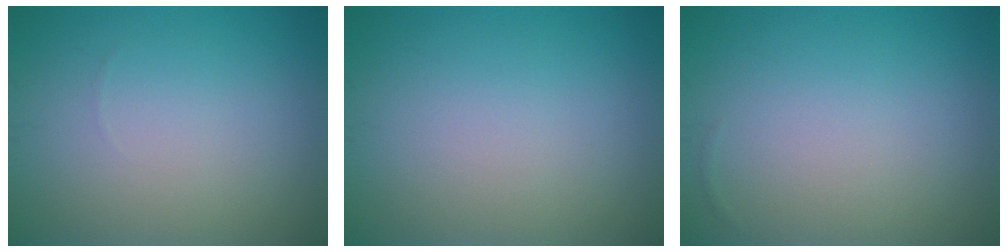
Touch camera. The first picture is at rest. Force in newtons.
{"total": 0.0}
{"total": 0.0}